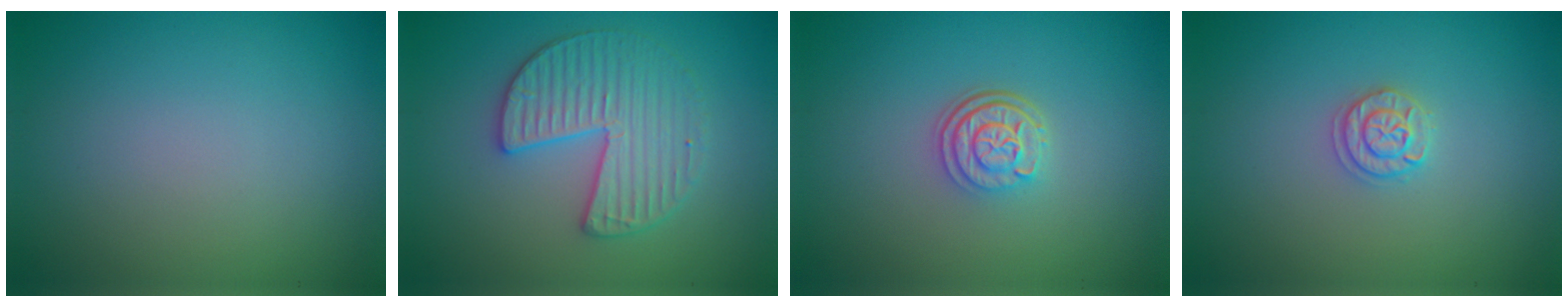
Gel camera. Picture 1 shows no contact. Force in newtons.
{"total": 3.8, "press": 3.8, "slide": 0.5}
{"total": 3.2, "press": 2.5, "slide": 2.0}
{"total": 1.7, "press": 1.7, "slide": 0.2}